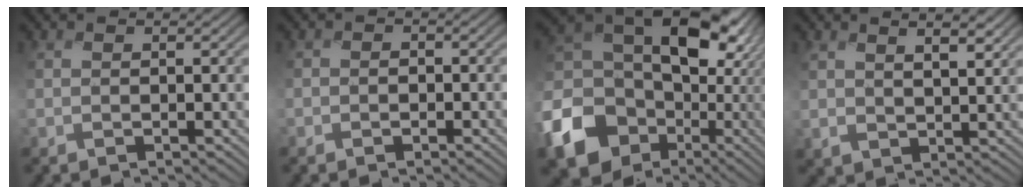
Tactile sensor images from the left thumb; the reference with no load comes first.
{"total": 1.8, "force": [-1.1, 1.5, 0.1], "torque": [-0.002, -0.003, -0.024]}
{"total": 18.7, "force": [-4.0, 14.6, 11.1], "torque": [-0.288, -0.031, -0.075]}
{"total": 3.5, "force": [2.3, 1.0, 2.5], "torque": [-0.061, -0.001, 0.043]}